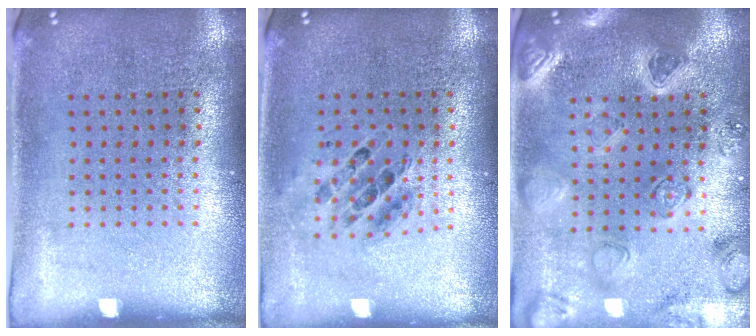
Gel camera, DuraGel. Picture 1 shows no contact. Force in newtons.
{"total": 0.5, "press": 0.5, "slide": 0.2}
{"total": 2.3, "press": 2.2, "slide": 0.4}